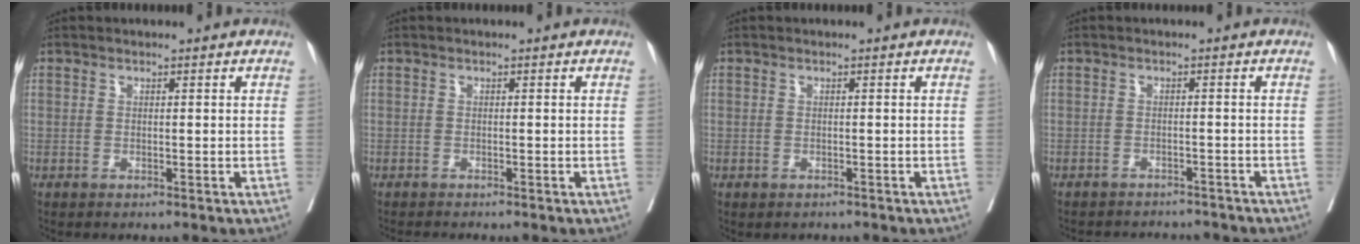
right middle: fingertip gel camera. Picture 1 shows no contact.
{"total": 1.4, "force": [-1.3, 0.0, 0.4], "torque": [-0.008, -0.004, -0.021]}
{"total": 1.0, "force": [-0.8, 0.6, 0.1], "torque": [-0.007, 0.000, -0.012]}
{"total": 7.7, "force": [-7.4, 1.8, 1.2], "torque": [-0.017, 0.005, -0.088]}